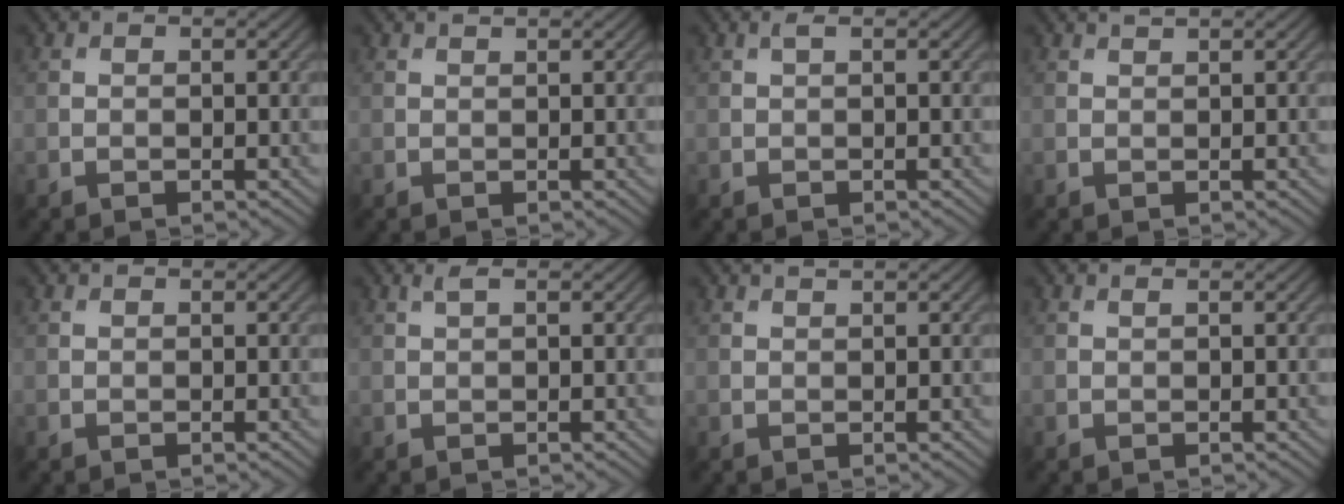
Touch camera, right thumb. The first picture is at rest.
{"total": 0.5, "force": [0.4, 0.0, 0.2], "torque": [-0.005, 0.002, 0.009]}
{"total": 0.5, "force": [0.2, 0.0, 0.5], "torque": [-0.015, 0.006, 0.004]}
{"total": 0.8, "force": [0.7, 0.0, 0.4], "torque": [-0.010, 0.002, 0.011]}
{"total": 0.0}
{"total": 0.8, "force": [0.4, 0.1, 0.7], "torque": [-0.018, 0.005, 0.008]}
{"total": 0.8, "force": [0.7, 0.0, 0.5], "torque": [-0.011, 0.003, 0.010]}
{"total": 0.0}